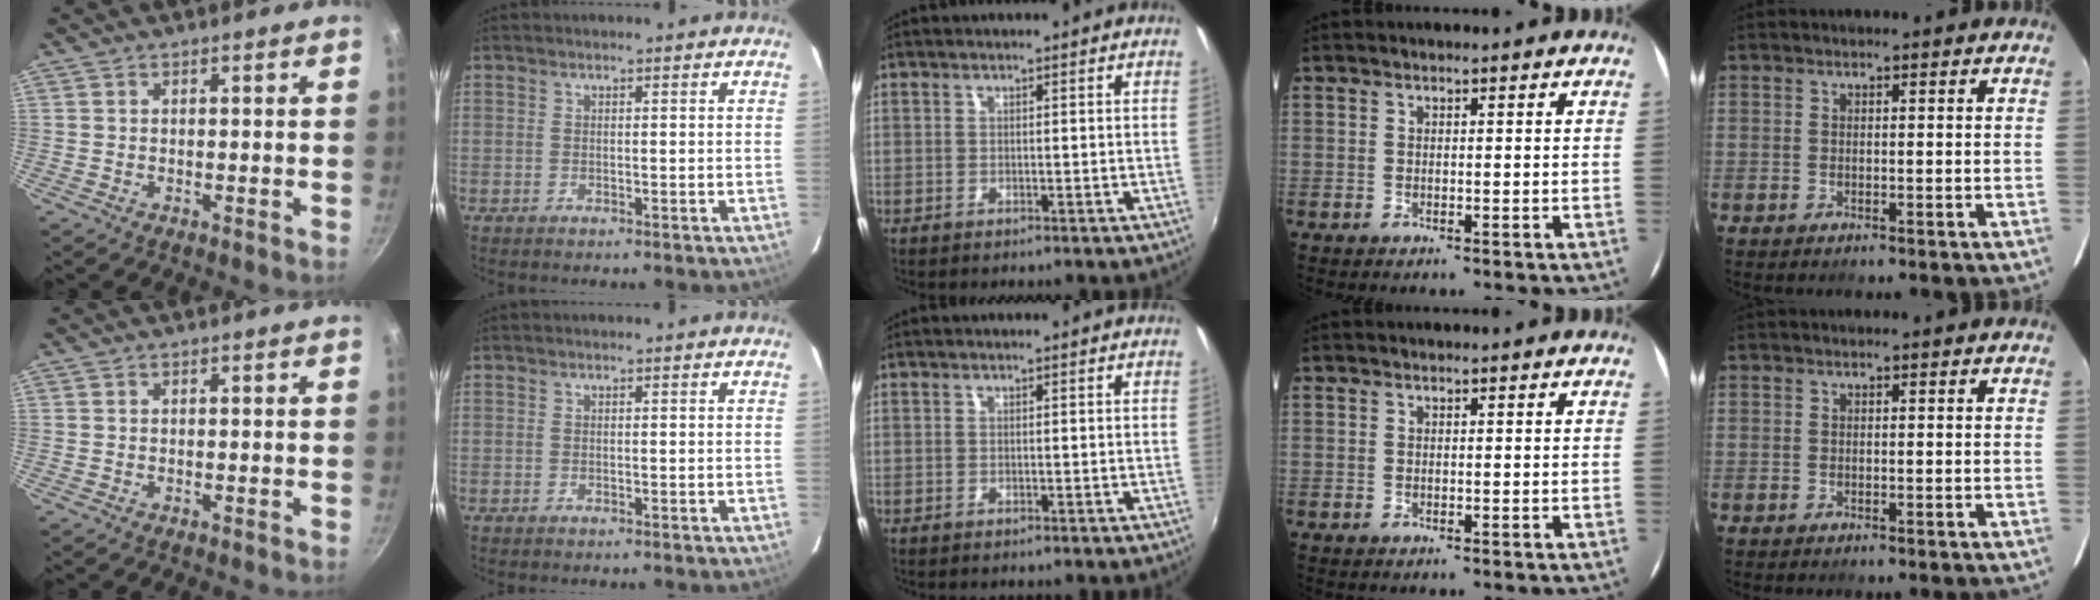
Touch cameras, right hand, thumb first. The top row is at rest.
{}